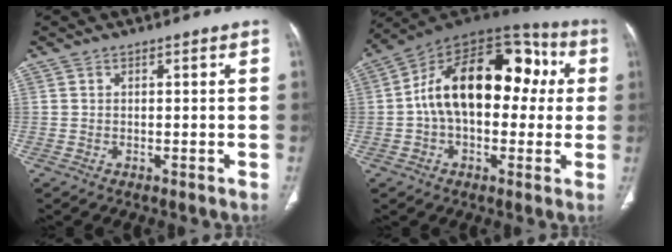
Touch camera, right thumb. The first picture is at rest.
{"total": 22.4, "force": [2.3, 13.5, 17.8], "torque": [-0.252, 0.052, 0.022]}